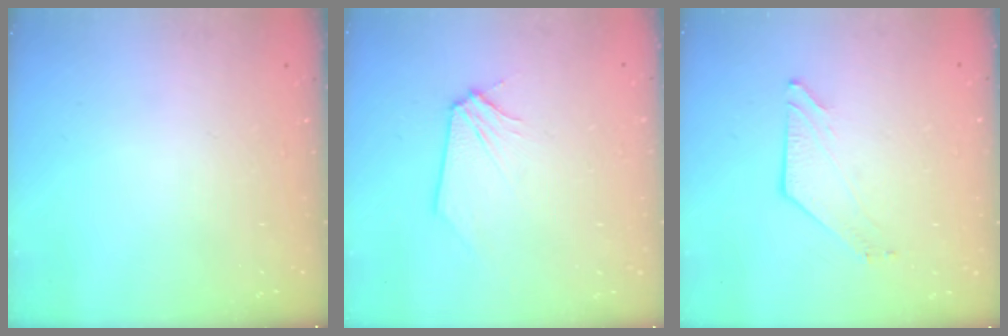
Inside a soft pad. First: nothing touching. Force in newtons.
{"total": 0.0}
{"total": 3.8, "press": 3.8, "slide": 0.6}